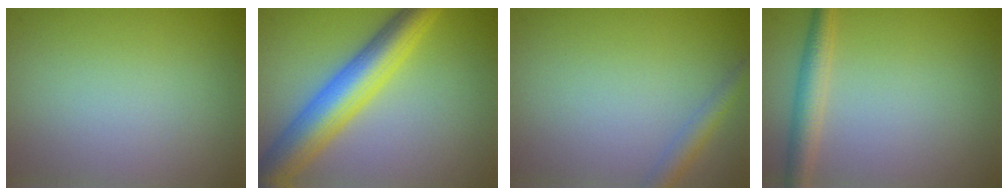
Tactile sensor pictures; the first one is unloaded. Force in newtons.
{"total": 7.3, "press": 7.2, "slide": 0.3}
{"total": 1.9, "press": 1.9, "slide": 0.1}
{"total": 2.6, "press": 2.6, "slide": 0.1}